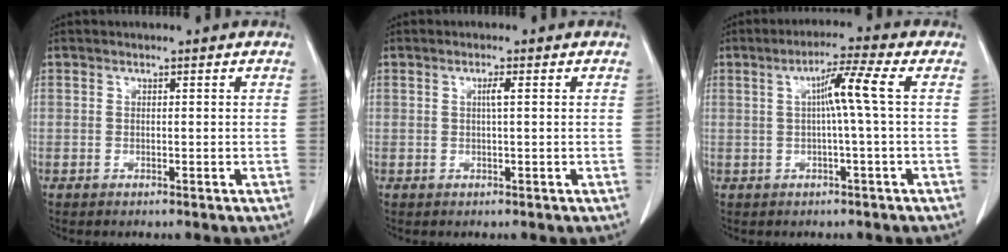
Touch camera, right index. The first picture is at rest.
{"total": 1.5, "force": [0.4, 0.0, 1.4], "torque": [-0.024, 0.002, 0.005]}
{"total": 5.8, "force": [0.8, -1.2, 5.6], "torque": [-0.095, 0.009, 0.014]}